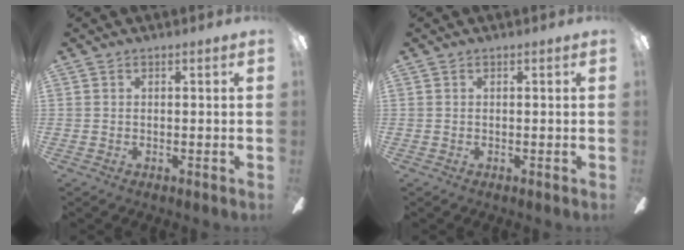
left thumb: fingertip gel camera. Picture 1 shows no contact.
{"total": 0.0}